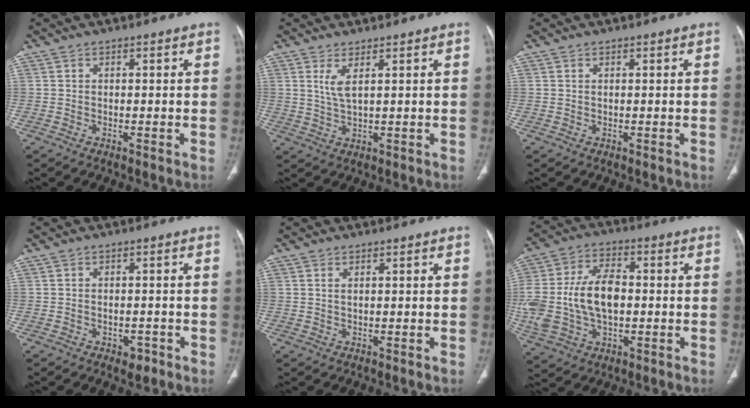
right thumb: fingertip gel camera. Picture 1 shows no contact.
{"total": 3.4, "force": [1.4, 0.7, 3.0], "torque": [-0.069, -0.012, 0.037]}
{"total": 0.0}
{"total": 2.4, "force": [-1.4, 1.4, 1.3], "torque": [-0.009, 0.007, -0.013]}
{"total": 0.7, "force": [0.3, 0.2, 0.6], "torque": [-0.017, 0.004, 0.008]}
{"total": 16.3, "force": [-0.7, 10.1, 12.8], "torque": [-0.267, 0.020, -0.007]}